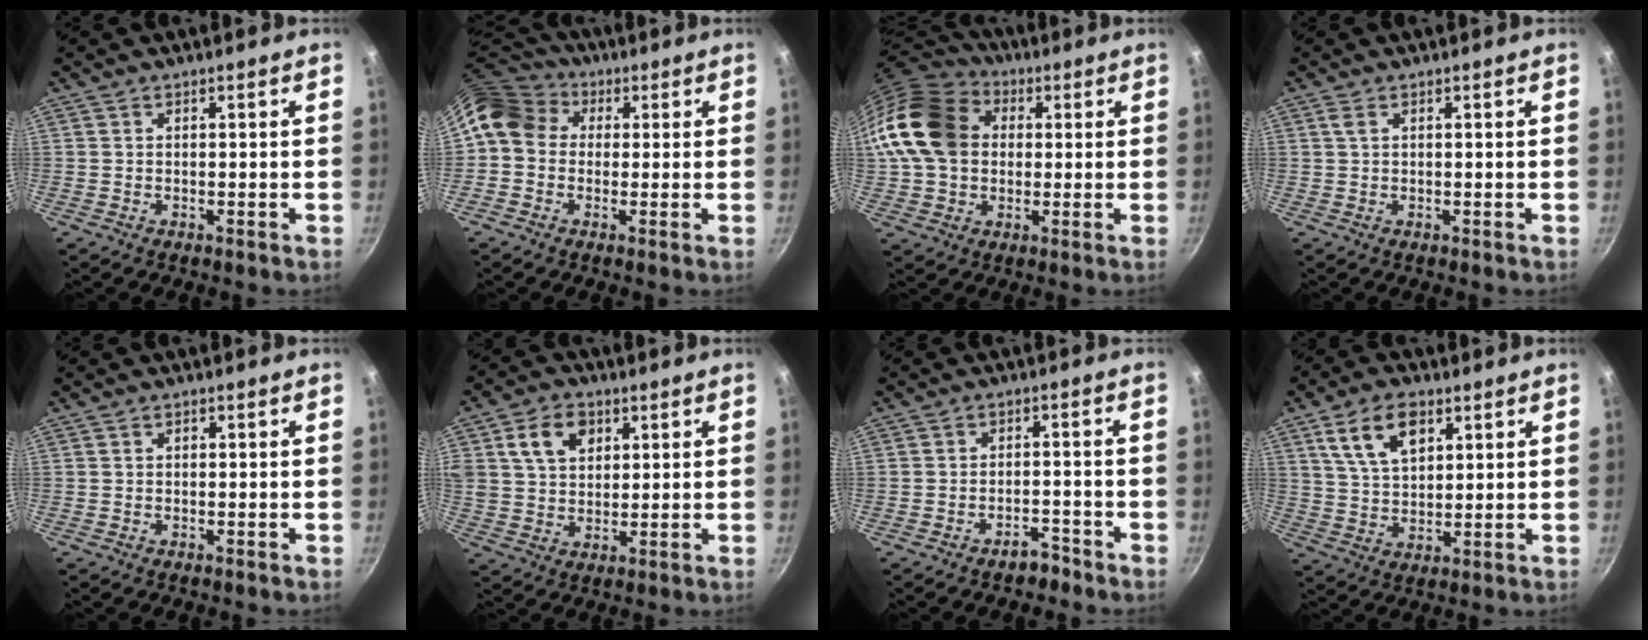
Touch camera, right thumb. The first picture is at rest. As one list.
[{"total": 10.9, "force": [2.3, 9.0, 5.7], "torque": [-0.085, 0.021, 0.018]}, {"total": 18.1, "force": [2.6, 14.1, 11.1], "torque": [-0.196, 0.032, 0.036]}, {"total": 1.0, "force": [0.5, 0.5, 0.8], "torque": [-0.018, 0.002, 0.009]}, {"total": 0.7, "force": [0.1, 0.6, 0.4], "torque": [-0.005, 0.004, 0.001]}, {"total": 9.8, "force": [3.7, 7.2, 5.6], "torque": [-0.078, -0.003, 0.062]}, {"total": 3.3, "force": [-2.6, 1.5, 1.2], "torque": [-0.002, 0.032, -0.031]}, {"total": 10.5, "force": [4.8, 6.0, 7.2], "torque": [-0.112, -0.013, 0.091]}]